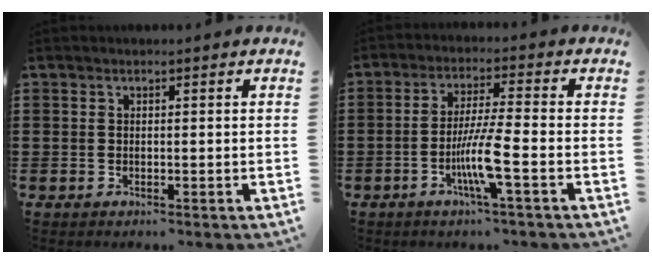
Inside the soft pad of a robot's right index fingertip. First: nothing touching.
{"total": 7.4, "force": [-2.8, 0.1, 6.8], "torque": [-0.133, -0.013, -0.054]}